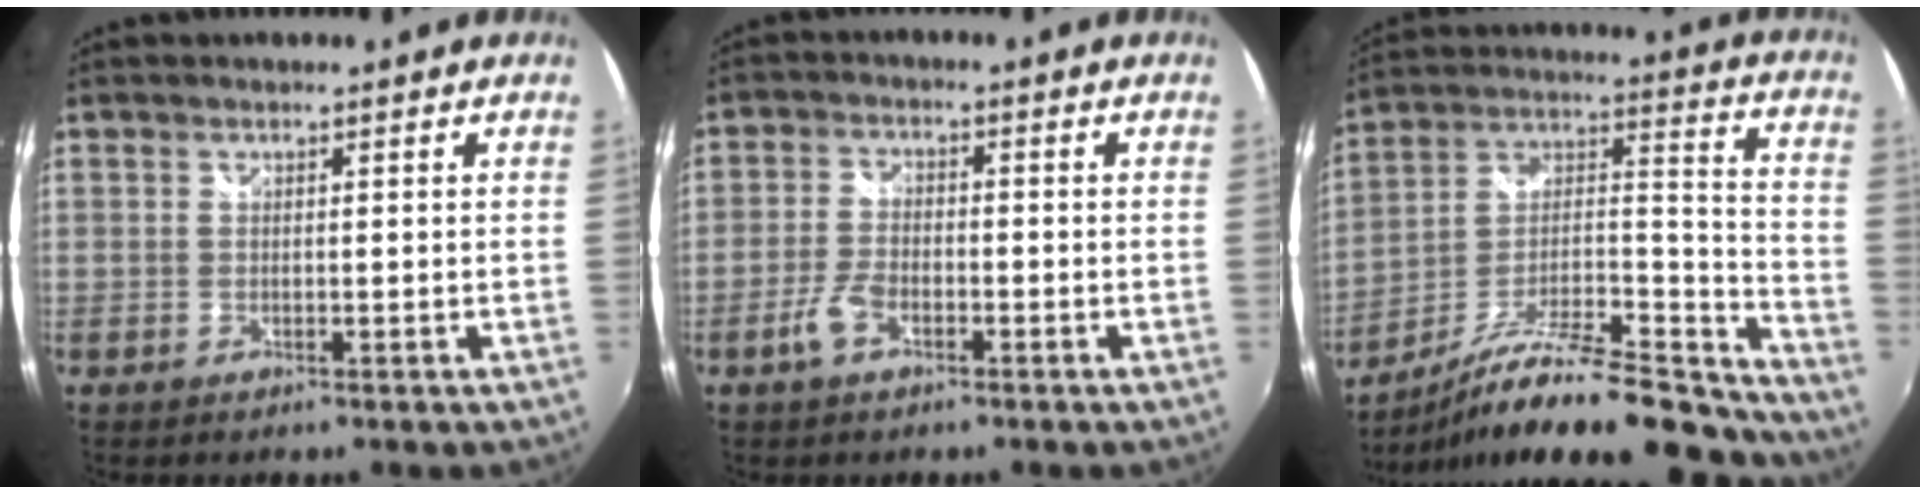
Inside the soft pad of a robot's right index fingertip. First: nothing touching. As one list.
[{"total": 4.9, "force": [-2.6, 2.3, 3.4], "torque": [-0.082, 0.001, -0.049]}, {"total": 25.3, "force": [-20.4, 5.5, 13.9], "torque": [-0.184, 0.003, -0.315]}]